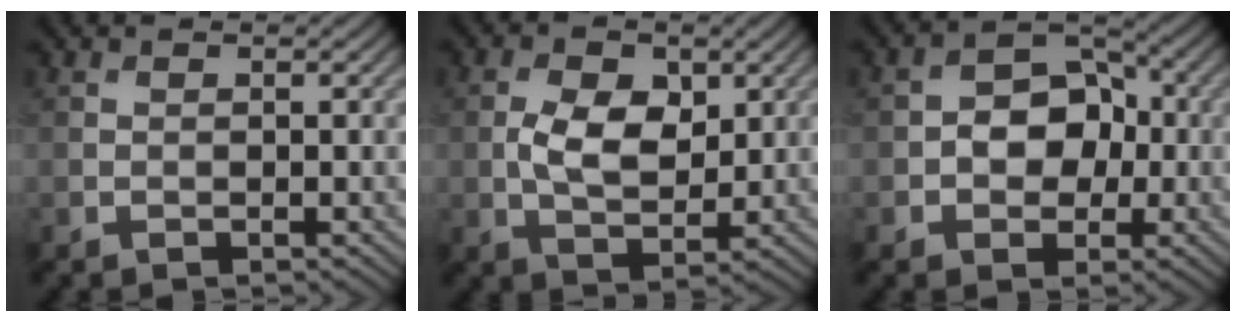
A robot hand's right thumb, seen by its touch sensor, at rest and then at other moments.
{"total": 6.0, "force": [0.9, 3.6, 4.7], "torque": [-0.091, -0.003, 0.016]}
{"total": 6.1, "force": [-0.5, 4.6, 4.0], "torque": [-0.052, 0.007, -0.020]}